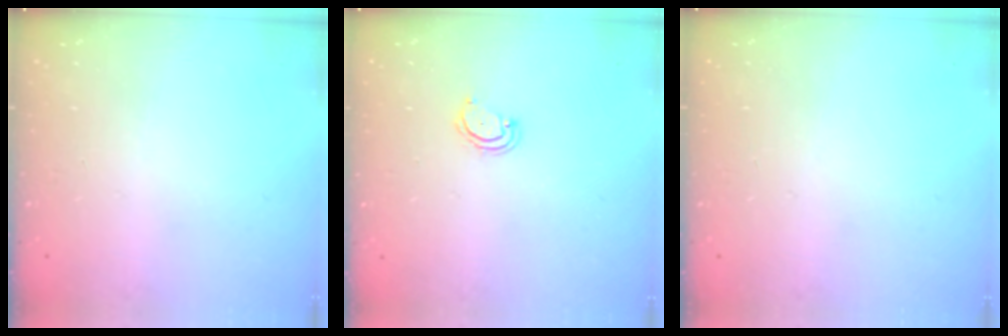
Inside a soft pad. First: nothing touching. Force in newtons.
{"total": 3.5, "press": 3.5, "slide": 0.3}
{"total": 0.0}